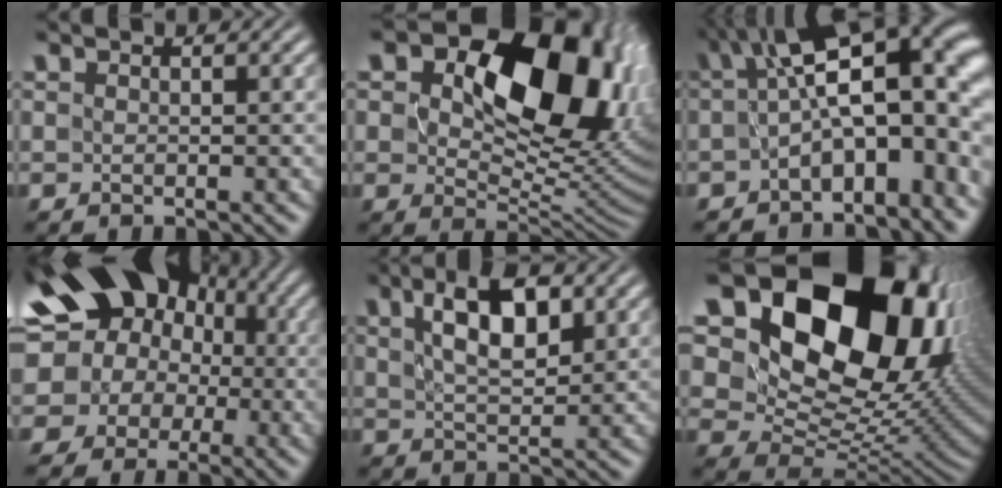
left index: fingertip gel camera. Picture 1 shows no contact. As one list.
[{"total": 15.7, "force": [5.3, 9.1, 11.7], "torque": [-0.158, 0.000, 0.090]}, {"total": 13.2, "force": [0.6, 5.7, 11.9], "torque": [-0.161, 0.015, 0.006]}, {"total": 20.2, "force": [3.0, 17.6, 9.4], "torque": [-0.176, 0.036, -0.008]}, {"total": 6.4, "force": [2.5, 2.9, 5.1], "torque": [-0.091, 0.007, 0.042]}, {"total": 20.5, "force": [9.5, 13.1, 12.6], "torque": [-0.229, 0.021, 0.176]}]